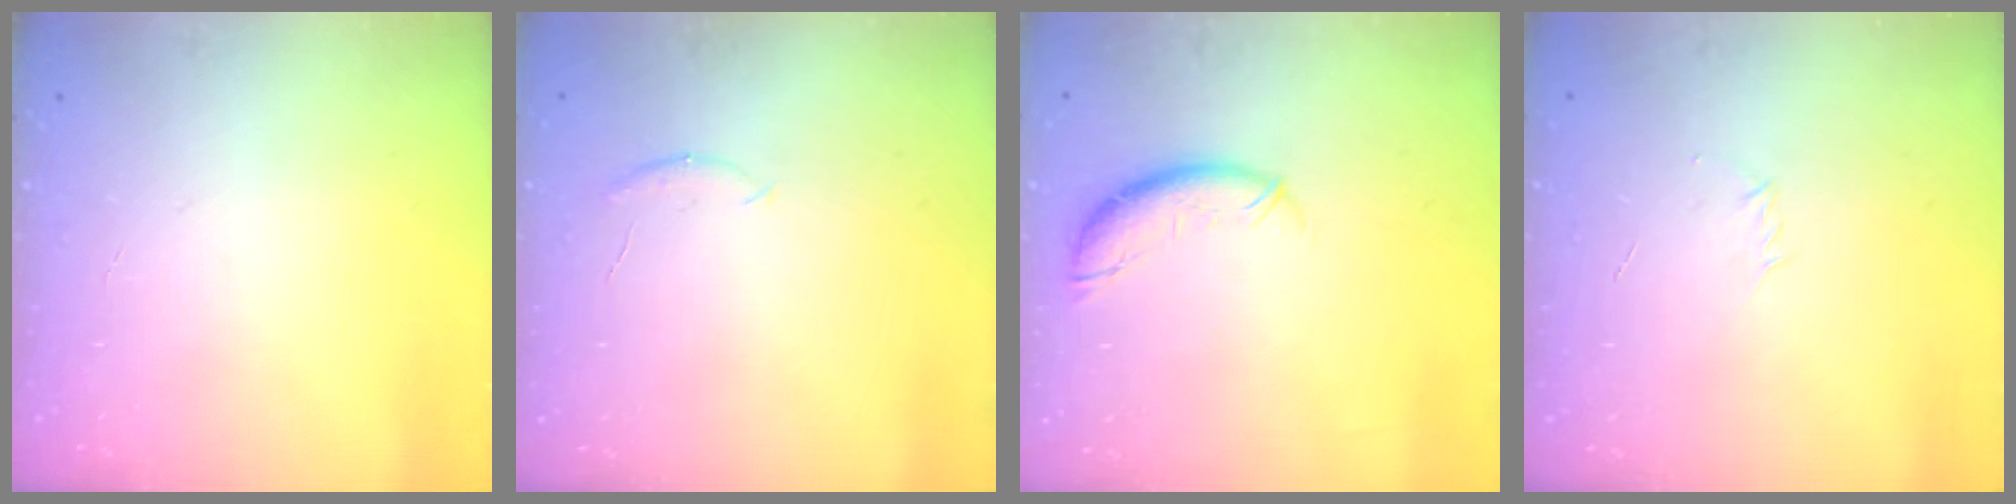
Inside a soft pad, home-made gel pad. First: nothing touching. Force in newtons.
{"total": 5.0, "press": 4.9, "slide": 1.0}
{"total": 8.2, "press": 8.2, "slide": 0.7}
{"total": 2.9, "press": 2.8, "slide": 0.8}